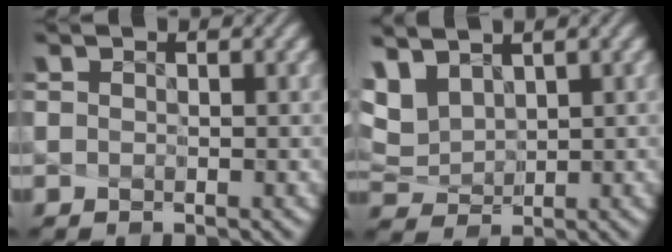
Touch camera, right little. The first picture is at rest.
{"total": 4.2, "force": [2.8, 2.2, 2.2], "torque": [-0.089, 0.010, 0.080]}